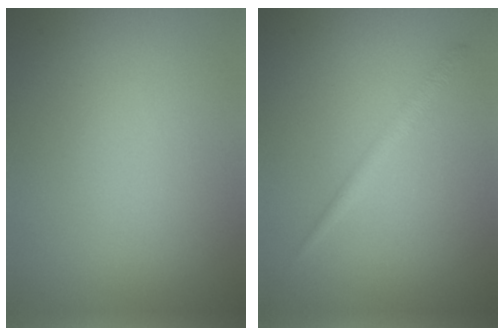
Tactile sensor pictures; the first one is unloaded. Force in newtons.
{"total": 1.4, "press": 1.4, "slide": 0.1}